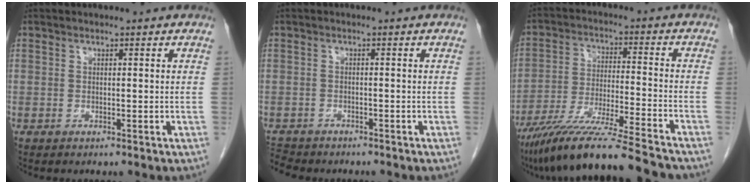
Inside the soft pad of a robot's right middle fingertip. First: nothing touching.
{"total": 4.7, "force": [-4.4, 1.4, 1.0], "torque": [-0.024, -0.011, -0.073]}
{"total": 16.8, "force": [-14.1, -0.7, 9.1], "torque": [-0.176, -0.040, -0.243]}